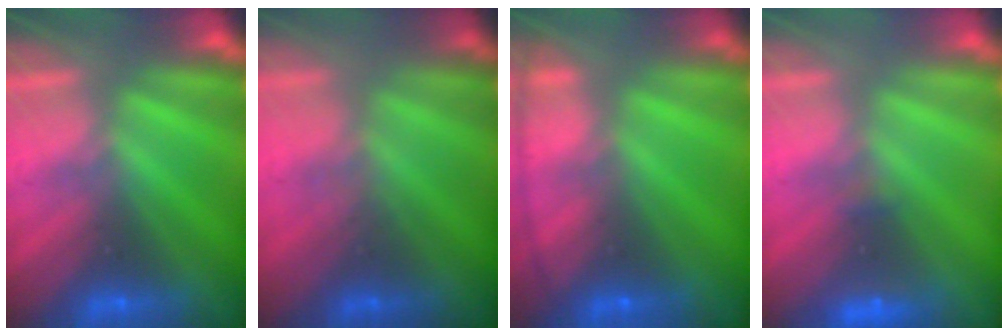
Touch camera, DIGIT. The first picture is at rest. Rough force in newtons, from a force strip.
{"total": 1.7}
{"total": 7.6}
{"total": 1.7}